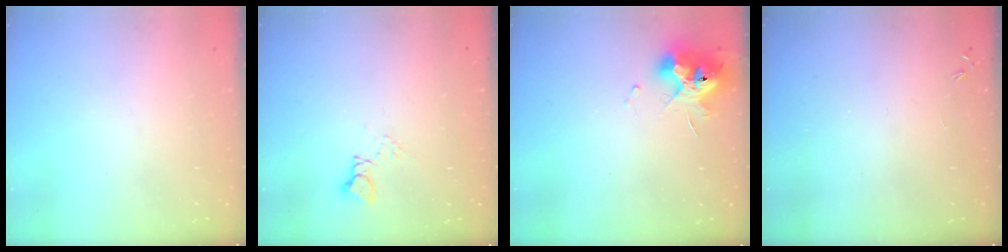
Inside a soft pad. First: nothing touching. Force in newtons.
{"total": 6.1, "press": 6.1, "slide": 0.6}
{"total": 11.7, "press": 11.7, "slide": 0.9}
{"total": 0.0}